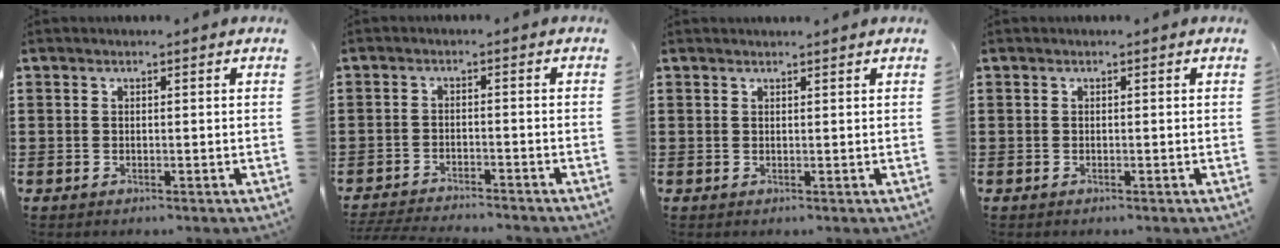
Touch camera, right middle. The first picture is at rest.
{"total": 3.1, "force": [-3.0, 0.0, 0.3], "torque": [-0.015, -0.002, -0.067]}
{"total": 0.6, "force": [0.6, -0.1, 0.1], "torque": [-0.004, -0.001, 0.012]}
{"total": 0.0}